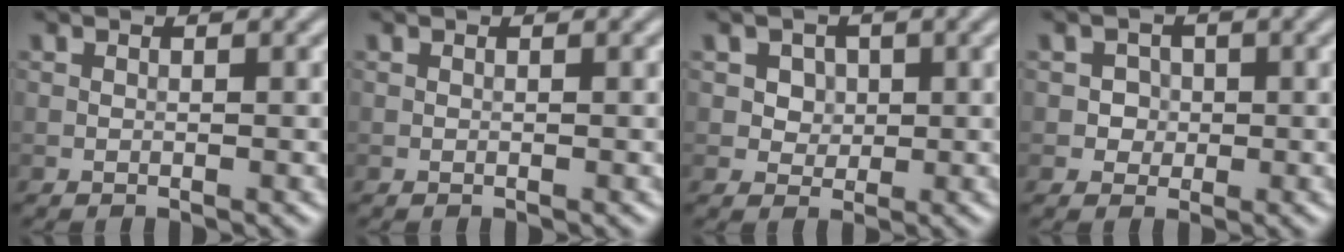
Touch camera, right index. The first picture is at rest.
{"total": 0.0}
{"total": 2.8, "force": [1.0, 2.3, 1.3], "torque": [-0.022, 0.000, 0.020]}
{"total": 1.7, "force": [0.0, 1.6, 0.5], "torque": [0.012, 0.001, 0.001]}